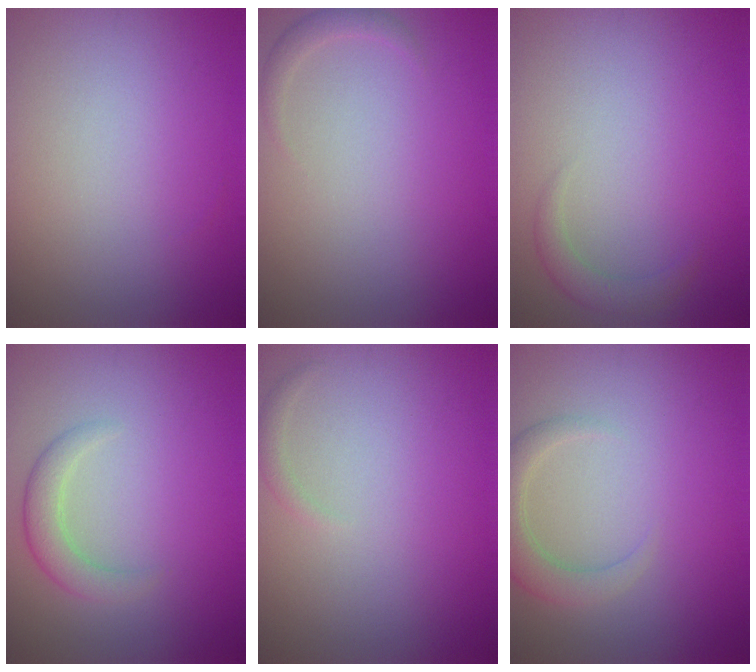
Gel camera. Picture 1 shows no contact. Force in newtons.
{"total": 1.1, "press": 1.1, "slide": 0.2}
{"total": 1.8, "press": 1.8, "slide": 0.3}
{"total": 2.6, "press": 2.6, "slide": 0.1}
{"total": 0.8, "press": 0.8, "slide": 0.0}
{"total": 3.1, "press": 3.1, "slide": 0.5}